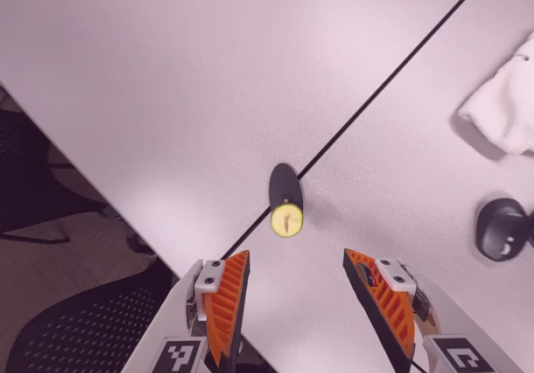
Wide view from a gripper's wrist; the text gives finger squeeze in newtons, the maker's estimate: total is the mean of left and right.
{"total": 0.0}